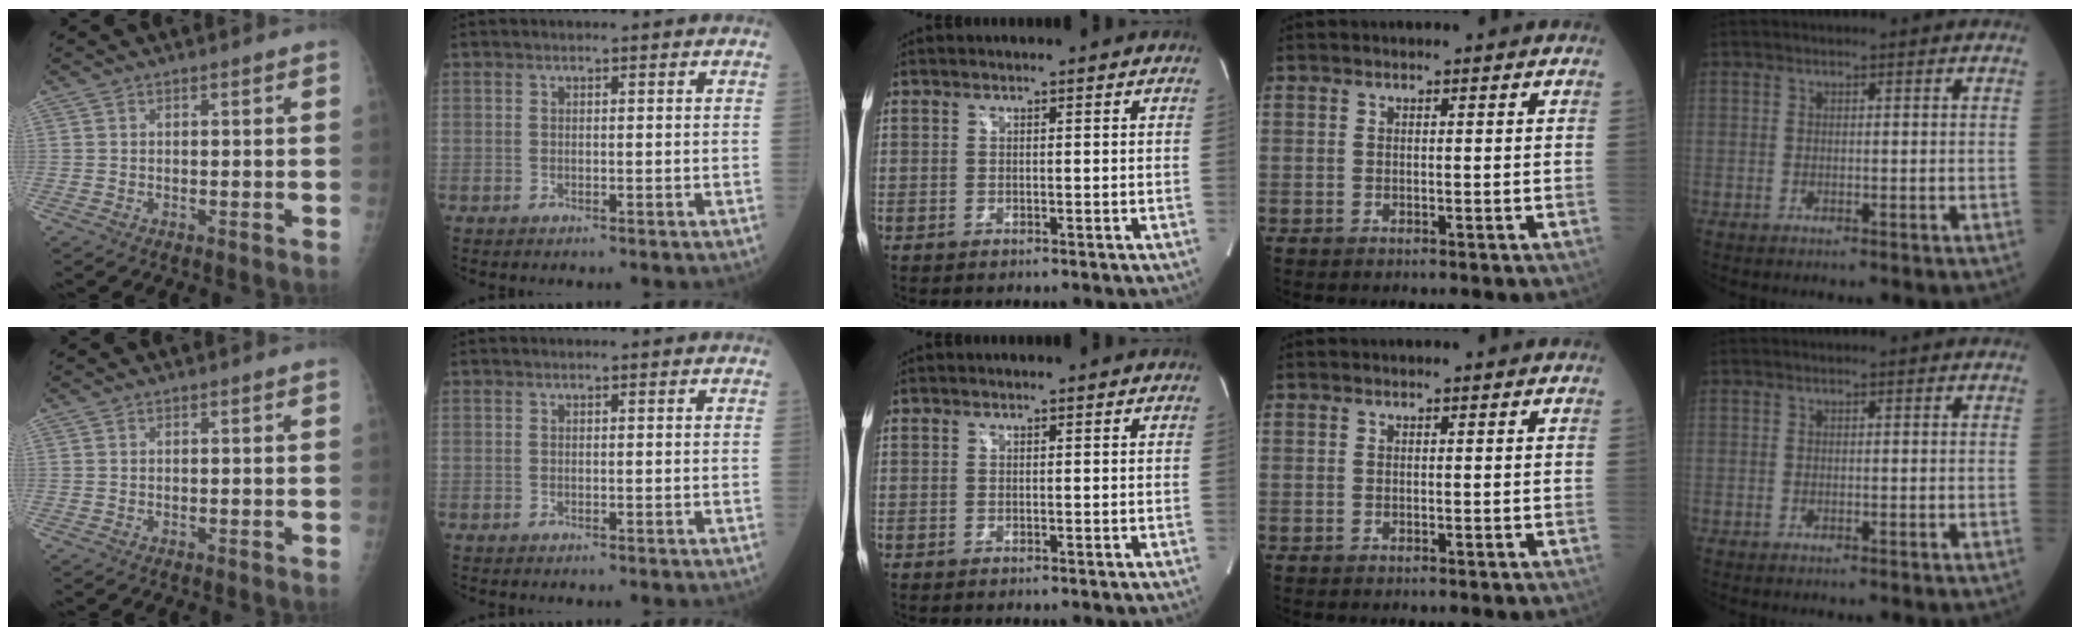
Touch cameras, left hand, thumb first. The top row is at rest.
{}